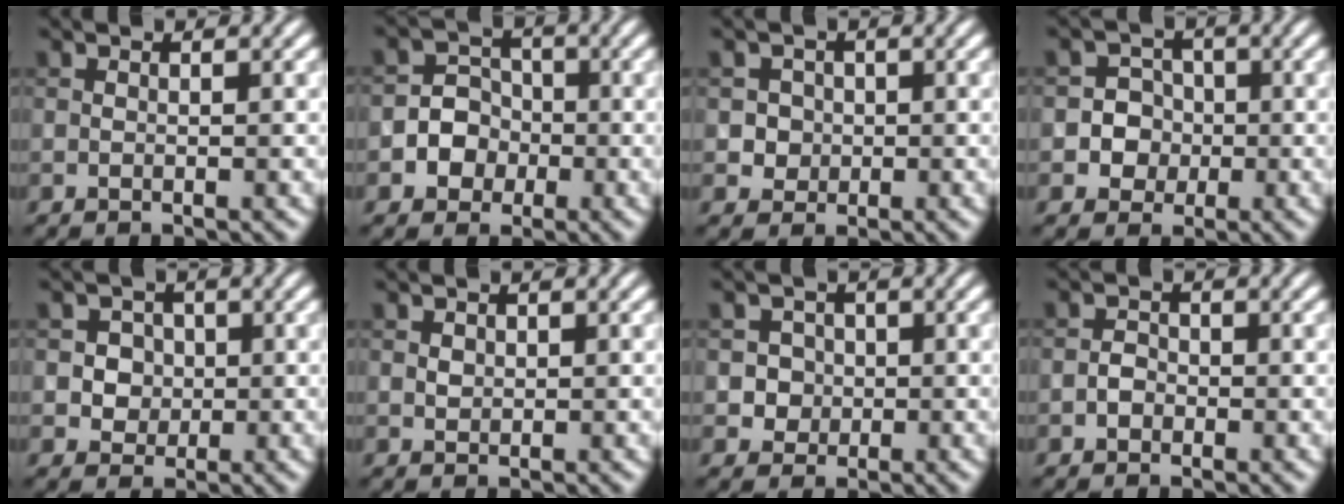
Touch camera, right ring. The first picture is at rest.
{"total": 4.2, "force": [-1.2, 3.9, 1.1], "torque": [0.011, 0.017, -0.038]}
{"total": 2.3, "force": [0.2, 2.2, 0.6], "torque": [0.008, 0.005, 0.008]}
{"total": 3.7, "force": [-0.7, 3.6, 0.8], "torque": [0.014, 0.015, -0.031]}
{"total": 3.1, "force": [0.5, 2.8, 1.1], "torque": [-0.002, 0.008, 0.004]}
{"total": 0.8, "force": [0.3, 0.6, 0.3], "torque": [-0.007, -0.001, 0.006]}
{"total": 2.3, "force": [-0.1, 2.3, 0.6], "torque": [0.012, 0.004, 0.000]}
{"total": 1.3, "force": [-0.6, 1.0, 0.5], "torque": [-0.007, 0.002, -0.014]}